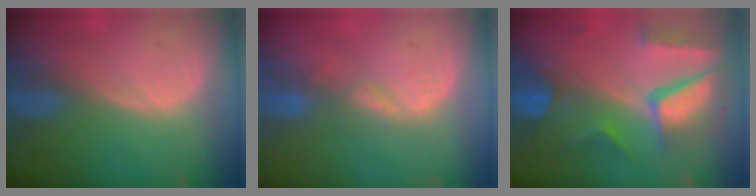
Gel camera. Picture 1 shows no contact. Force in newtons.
{"total": 3.2, "press": 2.6, "slide": 1.9}
{"total": 10.4, "press": 8.8, "slide": 5.6}